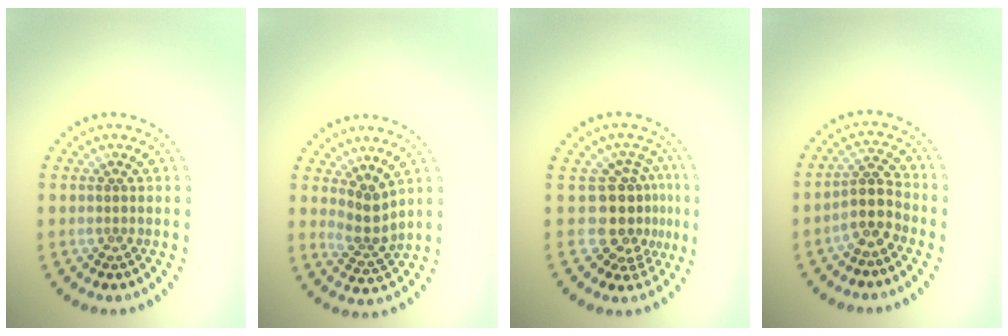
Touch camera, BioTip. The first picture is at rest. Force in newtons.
{"total": 2.5, "press": 1.8, "slide": 1.7}
{"total": 4.1, "press": 3.1, "slide": 2.8}
{"total": 2.8, "press": 2.3, "slide": 1.7}